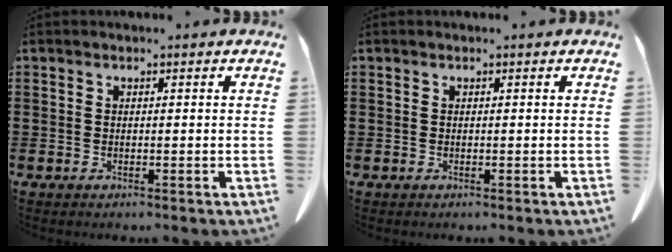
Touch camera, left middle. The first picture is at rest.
{"total": 0.0}